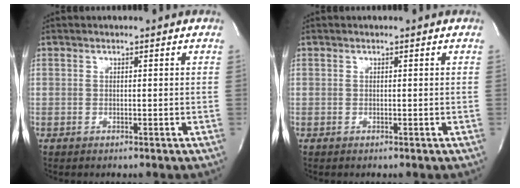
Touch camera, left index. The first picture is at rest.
{"total": 0.0}